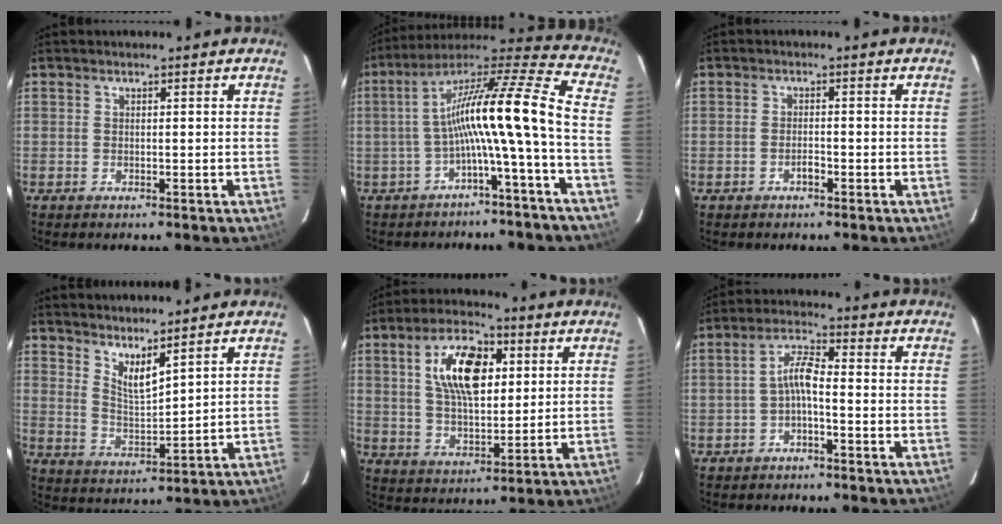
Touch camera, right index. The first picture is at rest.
{"total": 15.8, "force": [-4.0, -0.5, 15.3], "torque": [-0.260, 0.009, -0.081]}
{"total": 1.6, "force": [-1.1, 0.6, 1.0], "torque": [-0.022, 0.004, -0.021]}
{"total": 5.9, "force": [4.7, 0.9, 3.5], "torque": [-0.060, -0.012, 0.086]}
{"total": 13.0, "force": [3.8, 6.4, 10.7], "torque": [-0.192, 0.020, 0.070]}
{"total": 4.1, "force": [-1.8, 0.9, 3.6], "torque": [-0.080, 0.014, -0.034]}